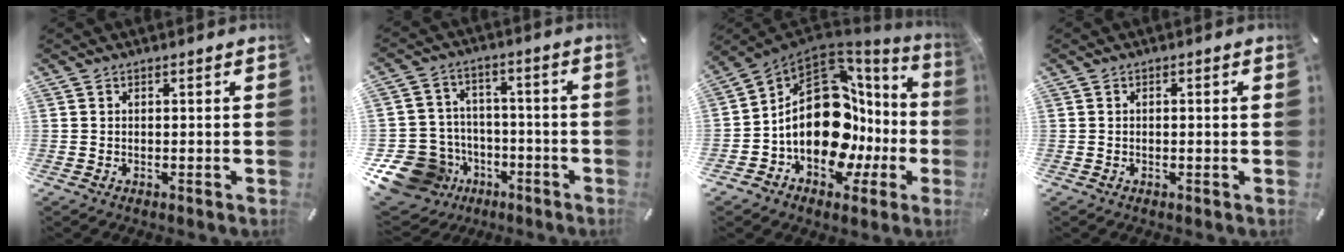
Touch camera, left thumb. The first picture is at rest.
{"total": 14.1, "force": [-6.7, 11.6, 4.5], "torque": [-0.090, 0.040, -0.109]}
{"total": 22.9, "force": [-0.3, 14.5, 17.7], "torque": [-0.312, -0.026, 0.004]}
{"total": 1.2, "force": [0.0, 0.2, 1.2], "torque": [-0.022, -0.001, -0.001]}